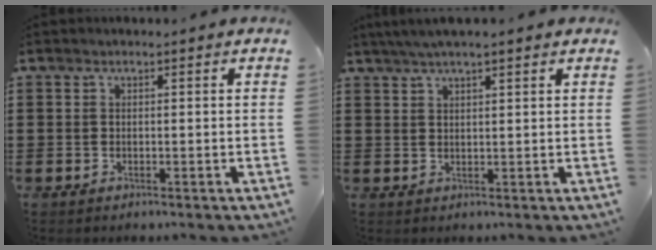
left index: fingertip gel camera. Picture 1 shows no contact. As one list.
[{"total": 3.0, "force": [2.2, 0.3, 1.9], "torque": [-0.041, 0.005, 0.041]}]